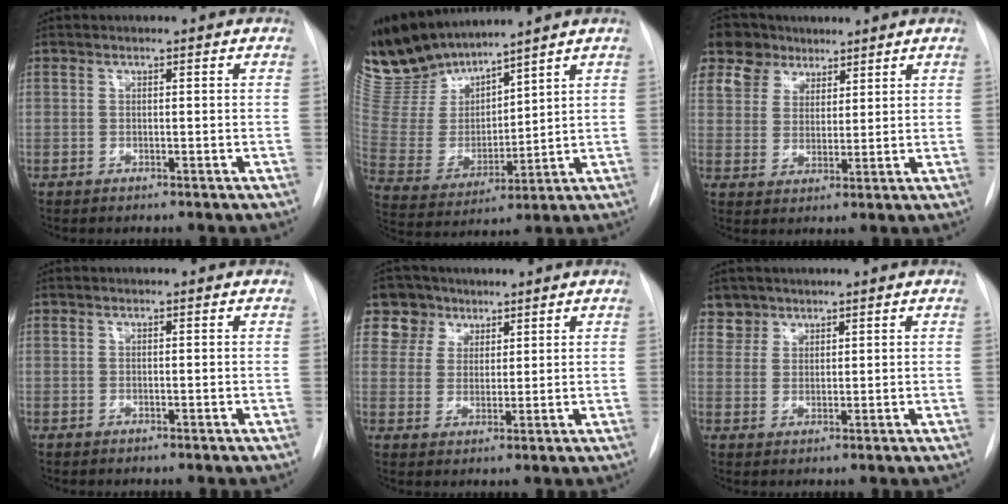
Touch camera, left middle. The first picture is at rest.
{"total": 12.1, "force": [11.4, 2.8, 3.0], "torque": [-0.080, 0.000, 0.244]}
{"total": 9.4, "force": [6.5, 6.5, 1.8], "torque": [-0.039, 0.028, 0.124]}
{"total": 0.0}
{"total": 6.7, "force": [4.1, 5.2, 0.1], "torque": [0.003, 0.012, 0.077]}
{"total": 3.0, "force": [2.4, 1.8, -0.6], "torque": [0.023, 0.004, 0.042]}